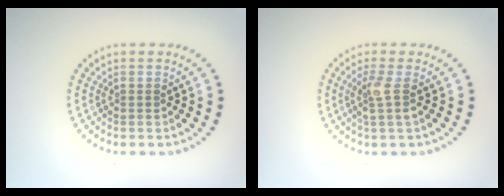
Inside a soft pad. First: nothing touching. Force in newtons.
{"total": 1.8, "press": 1.5, "slide": 1.1}